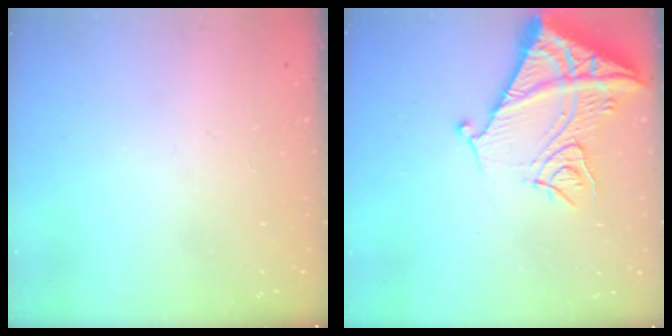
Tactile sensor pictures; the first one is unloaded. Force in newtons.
{"total": 13.8, "press": 13.7, "slide": 1.4}